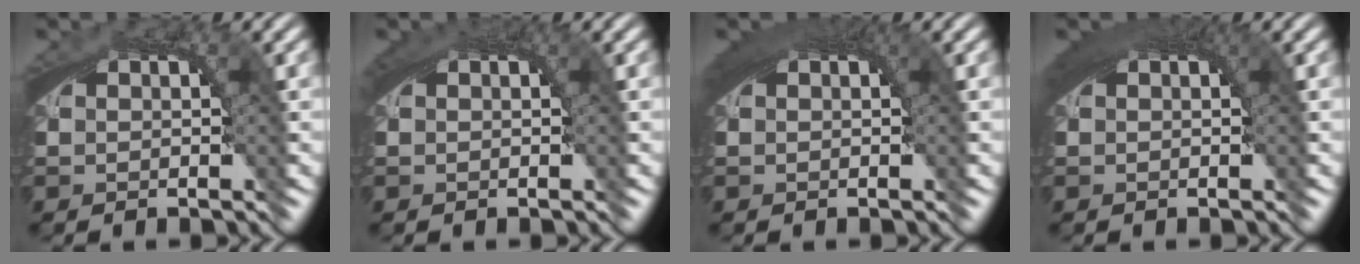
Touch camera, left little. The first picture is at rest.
{"total": 1.1, "force": [0.5, 0.0, 1.0], "torque": [-0.014, 0.004, 0.010]}
{"total": 2.7, "force": [1.0, 0.7, 2.4], "torque": [-0.029, 0.009, 0.014]}
{"total": 2.7, "force": [1.0, 0.7, 2.4], "torque": [-0.028, 0.010, 0.015]}